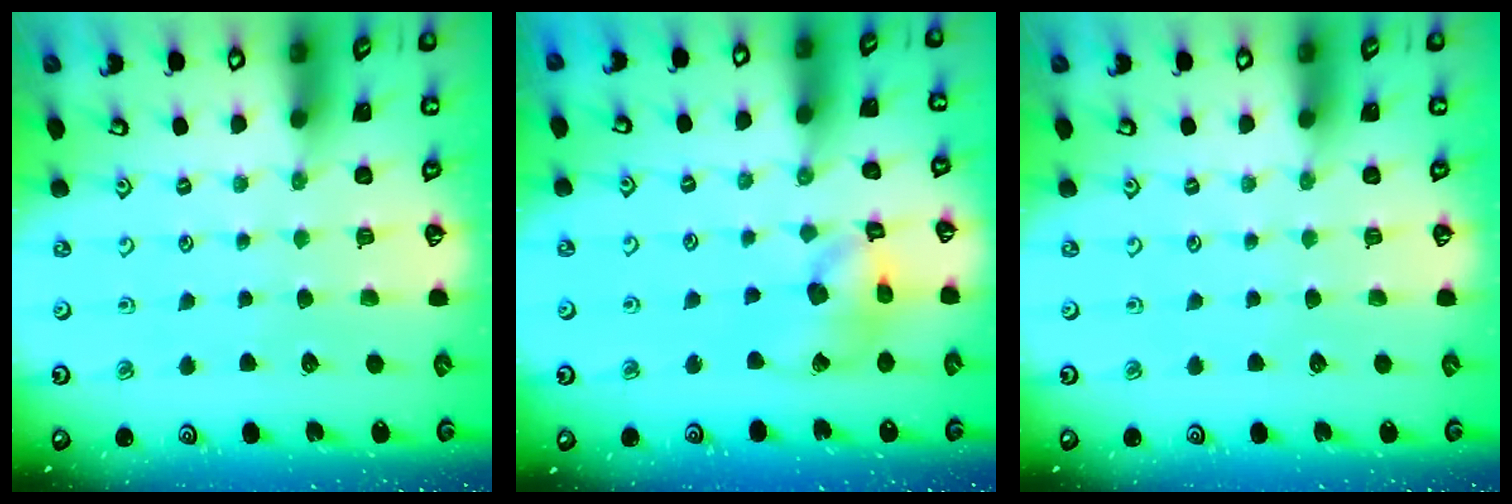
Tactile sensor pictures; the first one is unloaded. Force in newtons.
{"total": 13.6, "press": 13.4, "slide": 1.9}
{"total": 0.0}